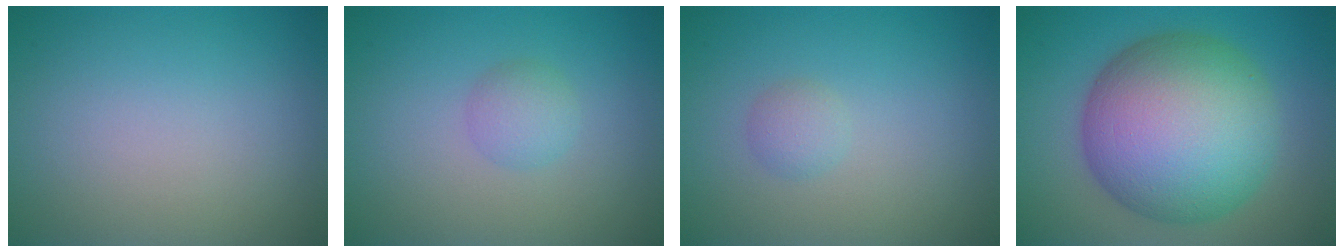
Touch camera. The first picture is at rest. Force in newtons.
{"total": 1.8, "press": 1.8, "slide": 0.1}
{"total": 1.2, "press": 1.2, "slide": 0.0}
{"total": 15.0, "press": 15.0, "slide": 0.3}